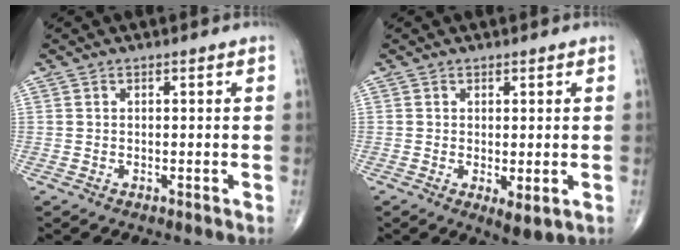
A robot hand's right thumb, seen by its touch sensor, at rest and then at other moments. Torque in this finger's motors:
{"motor_torque": [-0.29, 0.15, -0.25, -0.09, 0.00]}